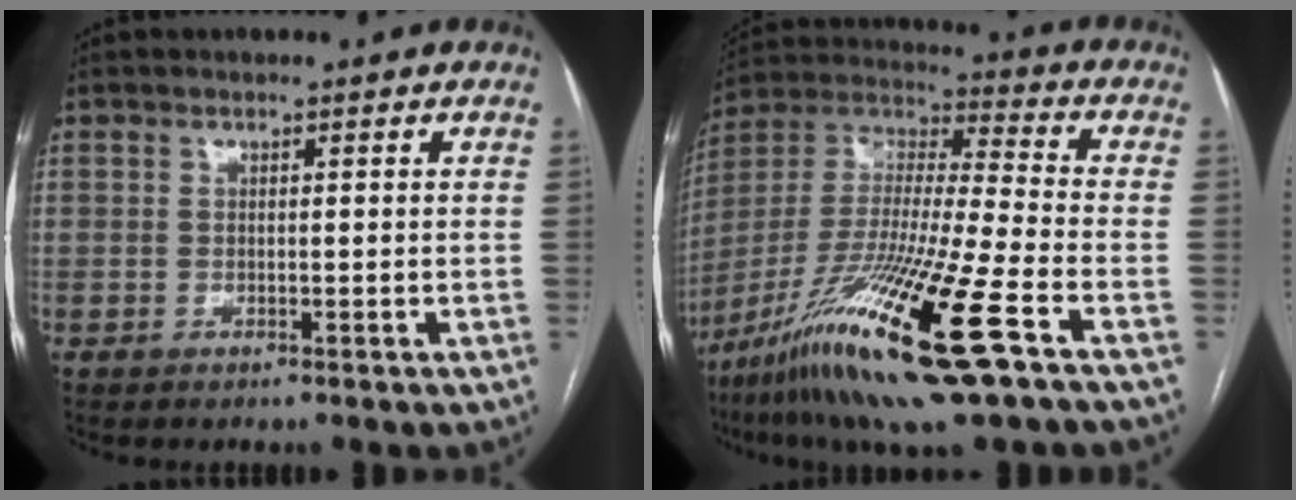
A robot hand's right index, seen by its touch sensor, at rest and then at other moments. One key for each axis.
{"total": 23.5, "fx": -12.4, "fy": 1.1, "fz": 19.9, "tx": -0.395, "ty": -0.050, "tz": -0.231}